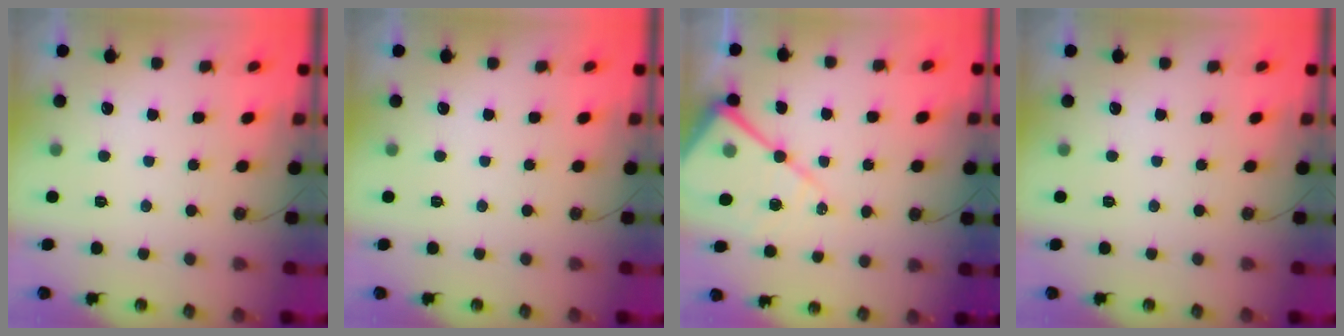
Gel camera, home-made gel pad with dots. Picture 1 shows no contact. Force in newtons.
{"total": 0.0}
{"total": 15.8, "press": 15.7, "slide": 1.5}
{"total": 0.0}